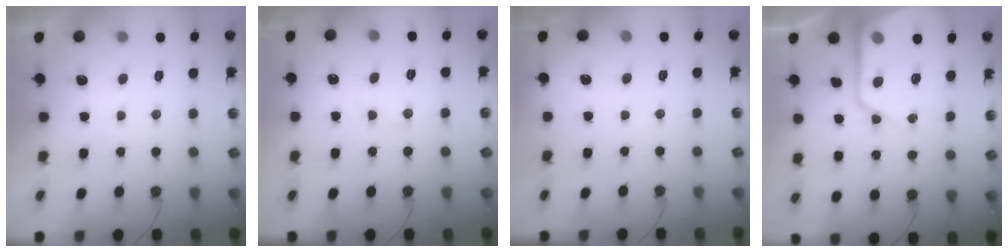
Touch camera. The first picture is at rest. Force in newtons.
{"total": 7.2, "press": 7.1, "slide": 0.6}
{"total": 2.5, "press": 2.5, "slide": 0.3}
{"total": 17.0, "press": 16.9, "slide": 1.5}